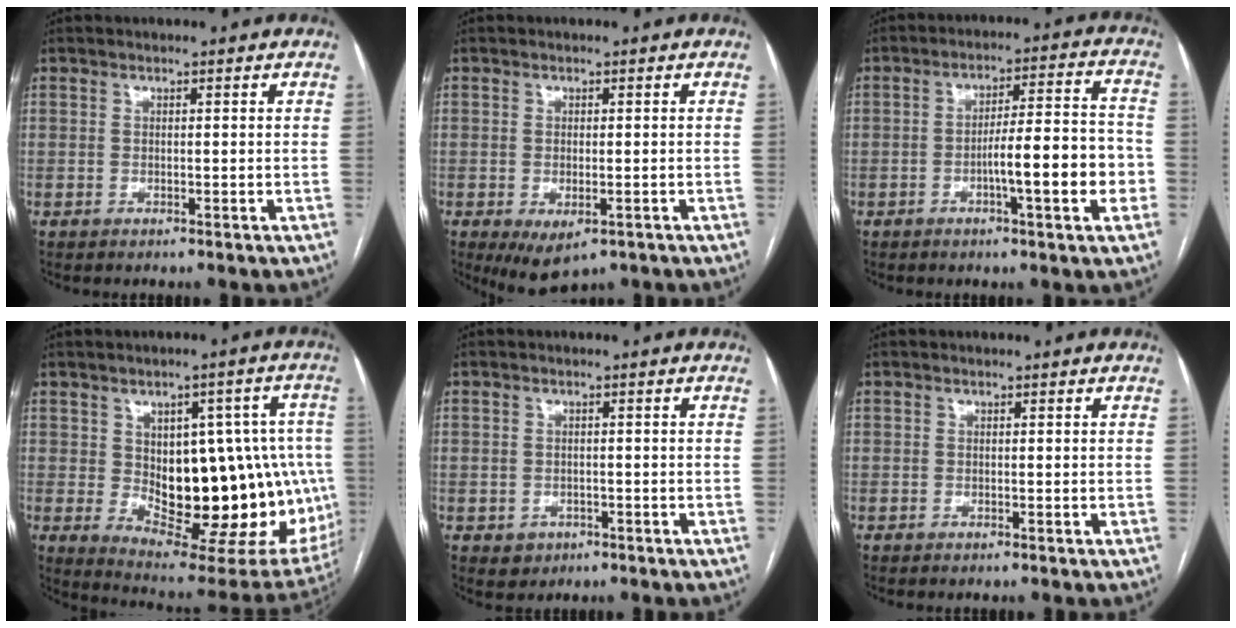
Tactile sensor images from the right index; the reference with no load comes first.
{"total": 5.4, "force": [-2.7, 2.5, 4.0], "torque": [-0.063, -0.013, -0.031]}
{"total": 11.1, "force": [-3.1, 1.4, 10.5], "torque": [-0.160, 0.017, -0.044]}
{"total": 23.4, "force": [-1.1, 10.5, 20.8], "torque": [-0.211, 0.018, 0.015]}
{"total": 2.9, "force": [-1.2, 2.6, 0.5], "torque": [0.001, 0.008, -0.010]}
{"total": 0.0}